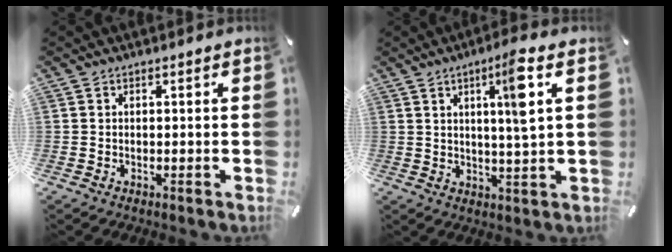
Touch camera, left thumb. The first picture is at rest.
{"total": 8.6, "force": [3.5, 0.7, 7.9], "torque": [-0.128, -0.010, 0.047]}